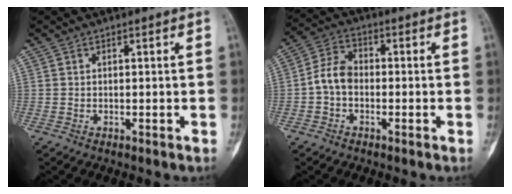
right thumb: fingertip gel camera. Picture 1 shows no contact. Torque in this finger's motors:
{"motor_torque": [1.02, 0.60, 0.62, -0.15, 0.06]}